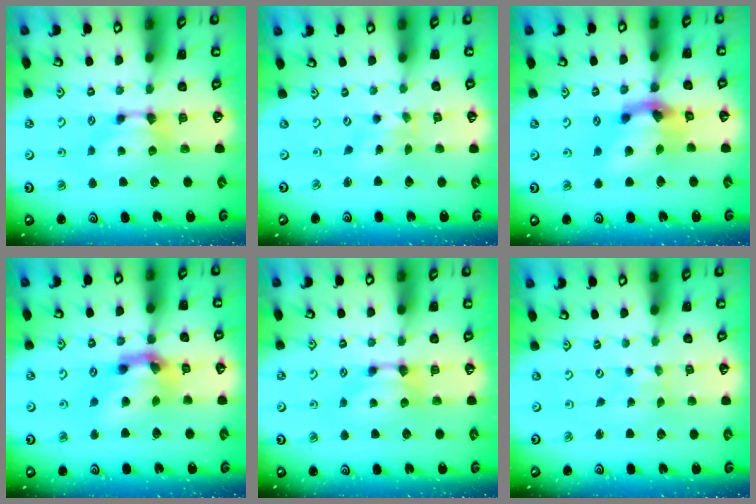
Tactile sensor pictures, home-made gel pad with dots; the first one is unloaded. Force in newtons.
{"total": 2.8, "press": 2.6, "slide": 1.0}
{"total": 5.5, "press": 5.2, "slide": 1.9}
{"total": 8.2, "press": 7.9, "slide": 2.3}
{"total": 0.0}
{"total": 5.0, "press": 5.0, "slide": 0.3}